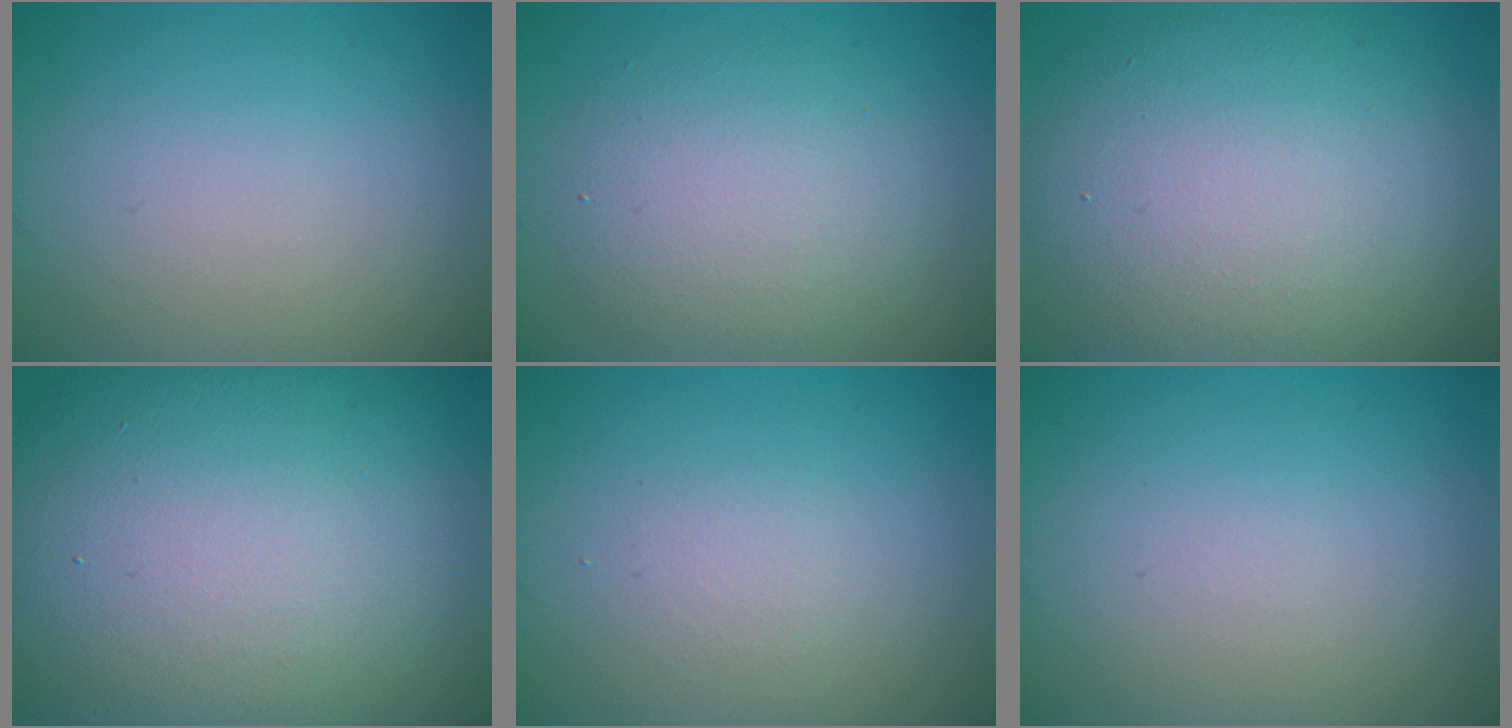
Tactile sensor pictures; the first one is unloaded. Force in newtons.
{"total": 4.9, "press": 4.9, "slide": 0.4}
{"total": 12.4, "press": 12.4, "slide": 0.7}
{"total": 20.3, "press": 20.2, "slide": 1.3}
{"total": 1.3, "press": 1.3, "slide": 0.1}
{"total": 0.0}